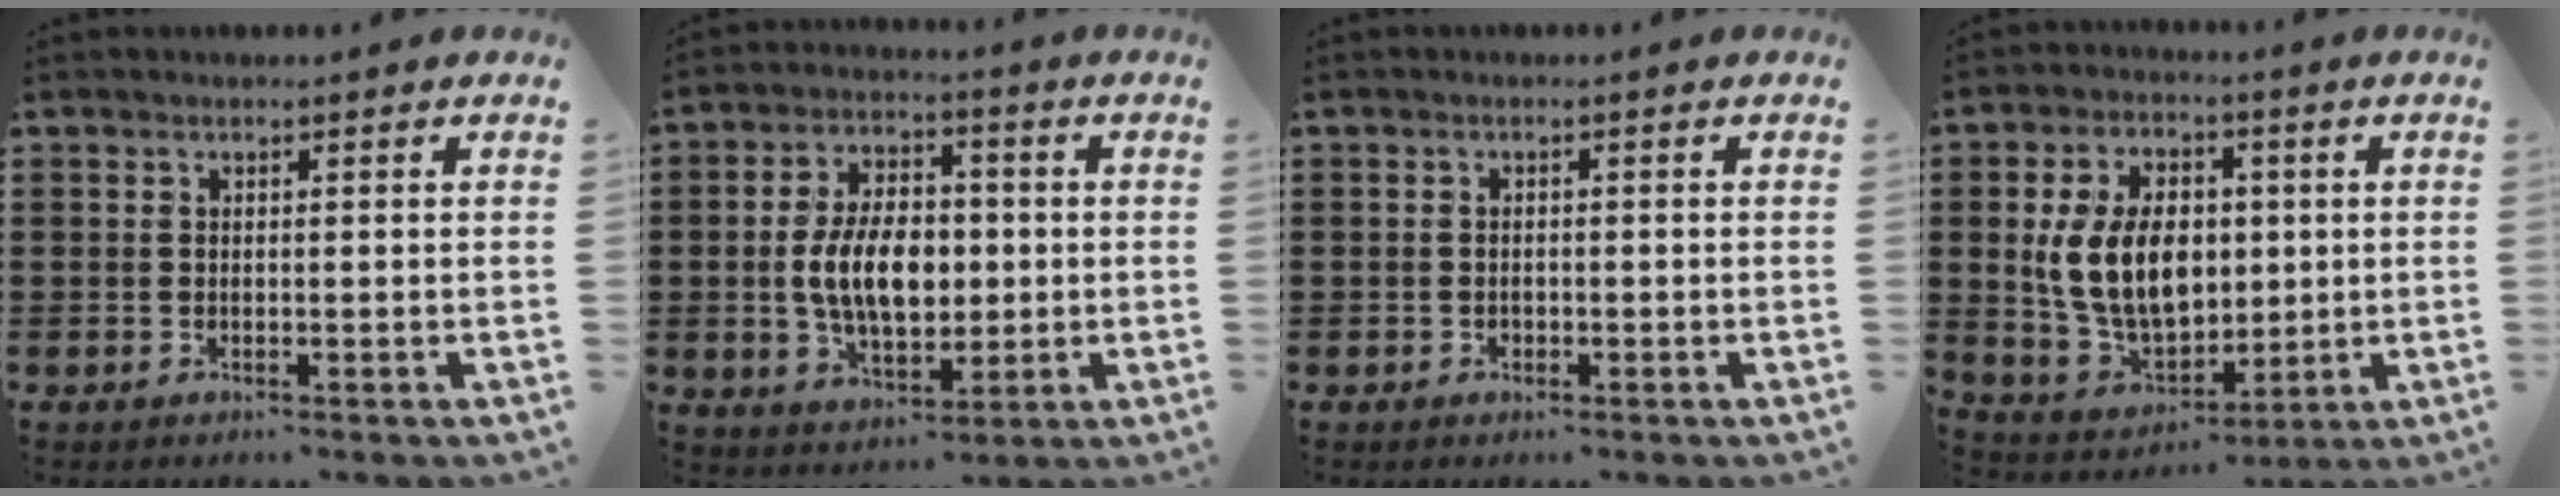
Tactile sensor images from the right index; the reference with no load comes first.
{"total": 9.5, "force": [-0.4, 5.8, 7.5], "torque": [-0.152, 0.003, -0.013]}
{"total": 0.6, "force": [-0.4, 0.4, 0.3], "torque": [-0.008, -0.002, -0.007]}
{"total": 12.1, "force": [1.2, 8.3, 8.7], "torque": [-0.200, 0.013, 0.021]}